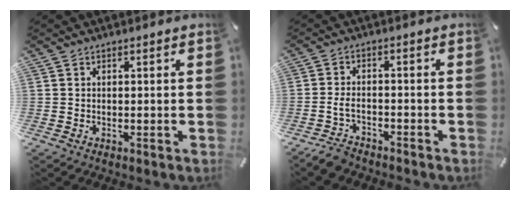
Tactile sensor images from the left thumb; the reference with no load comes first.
{"total": 4.1, "force": [-2.9, 1.8, 2.4], "torque": [-0.054, 0.015, -0.057]}